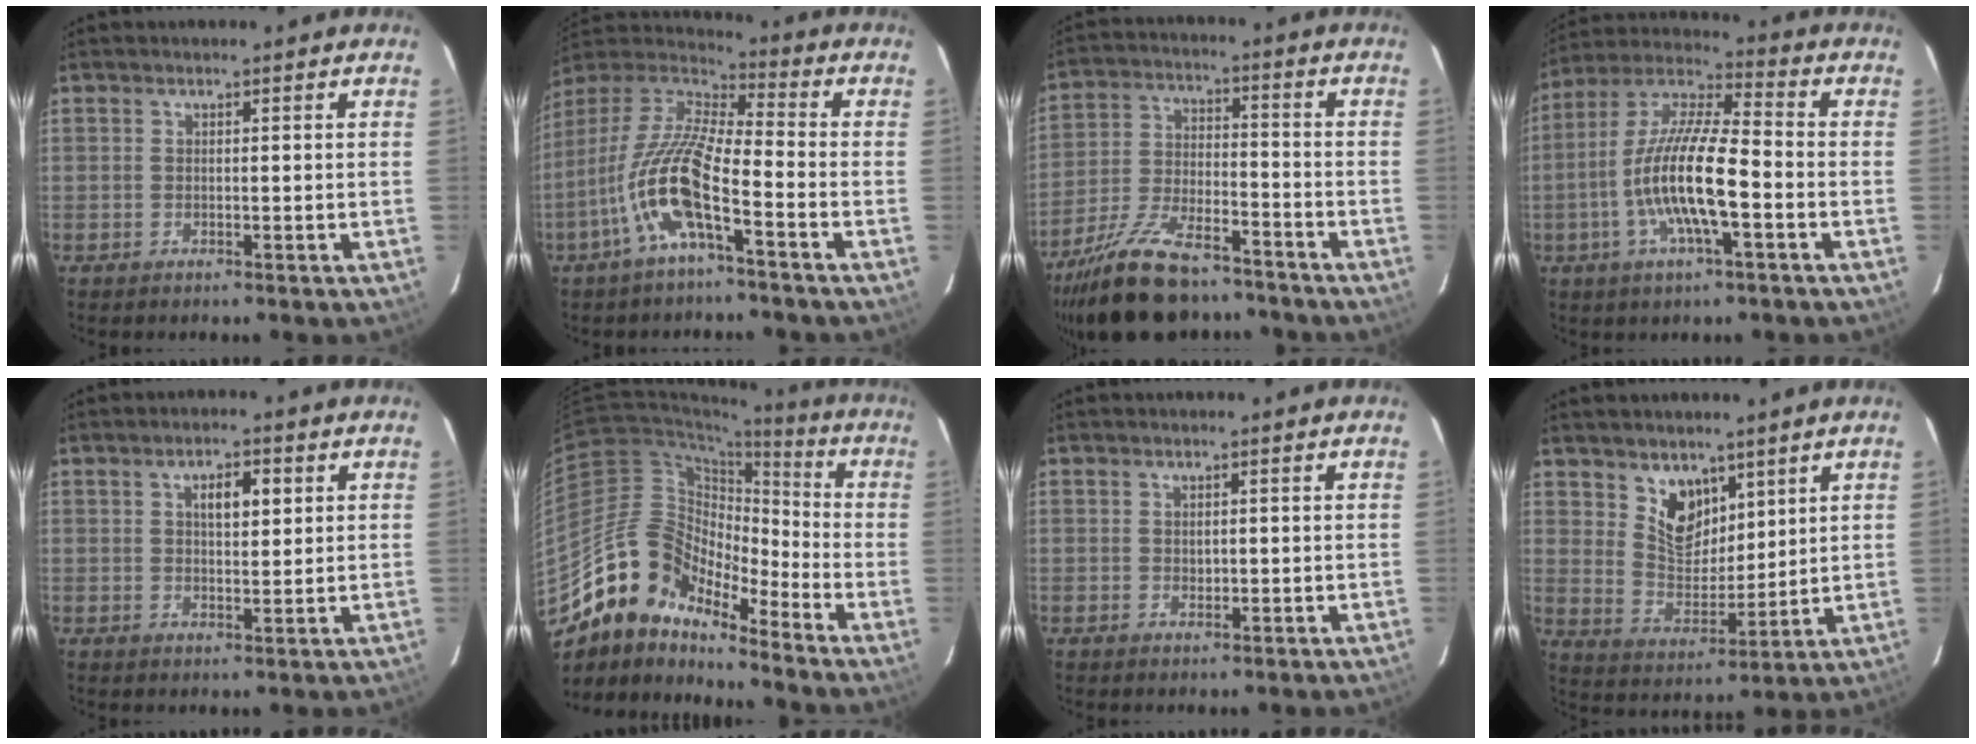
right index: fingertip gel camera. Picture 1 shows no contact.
{"total": 14.7, "force": [-6.6, 3.0, 12.7], "torque": [-0.252, -0.010, -0.133]}
{"total": 19.2, "force": [-15.5, 6.8, 9.1], "torque": [-0.191, -0.015, -0.254]}
{"total": 15.2, "force": [-4.2, 3.3, 14.3], "torque": [-0.280, -0.003, -0.084]}
{"total": 4.6, "force": [1.6, 2.0, 3.9], "torque": [-0.063, 0.011, 0.029]}
{"total": 13.8, "force": [-11.8, 5.4, 4.7], "torque": [-0.076, 0.021, -0.237]}
{"total": 1.3, "force": [0.1, 1.0, 0.7], "torque": [-0.009, 0.001, 0.003]}
{"total": 8.5, "force": [5.4, 5.3, 3.8], "torque": [-0.059, -0.004, 0.111]}